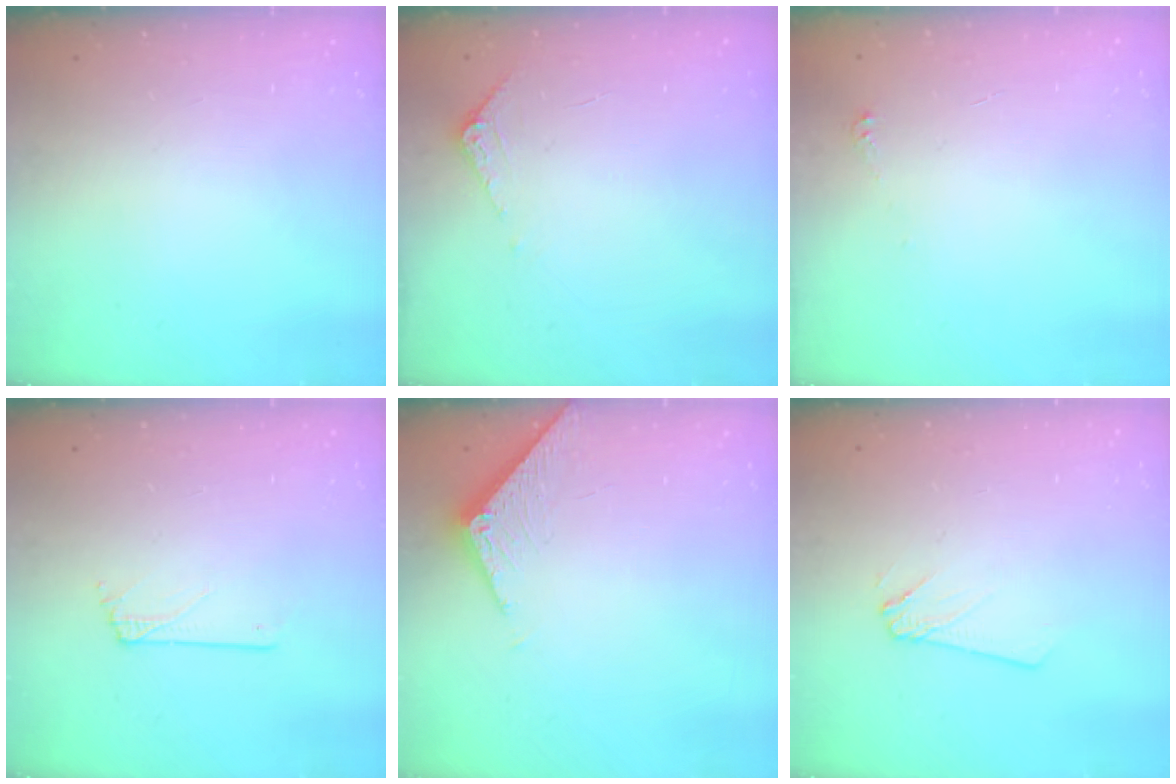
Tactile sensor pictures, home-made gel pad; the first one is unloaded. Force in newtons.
{"total": 5.0, "press": 5.0, "slide": 0.5}
{"total": 2.5, "press": 2.5, "slide": 0.3}
{"total": 0.6, "press": 0.6, "slide": 0.1}
{"total": 4.0, "press": 4.0, "slide": 0.1}
{"total": 2.4, "press": 2.4, "slide": 0.2}